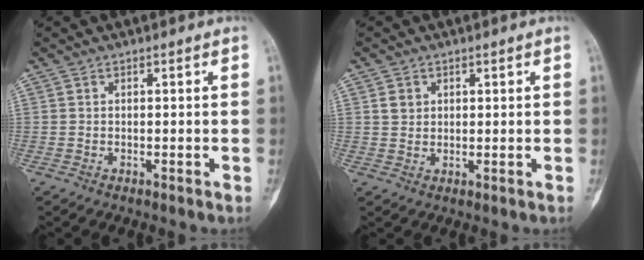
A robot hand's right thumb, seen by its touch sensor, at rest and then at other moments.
{"total": 2.3, "force": [0.9, 2.0, 0.8], "torque": [0.003, 0.000, 0.015]}